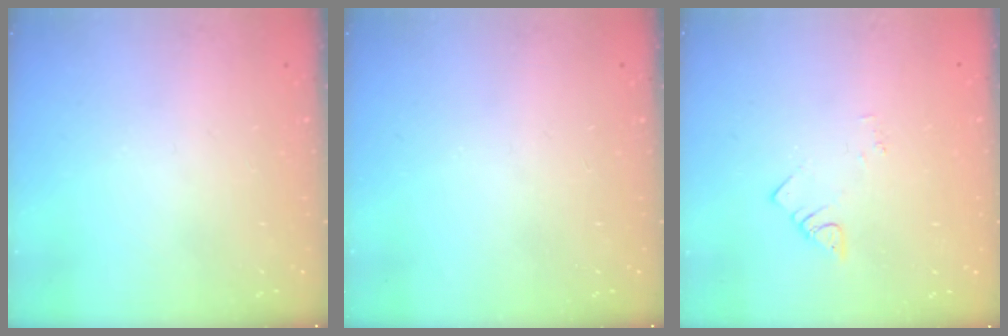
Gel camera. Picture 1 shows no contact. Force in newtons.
{"total": 0.0}
{"total": 2.1, "press": 2.0, "slide": 0.4}